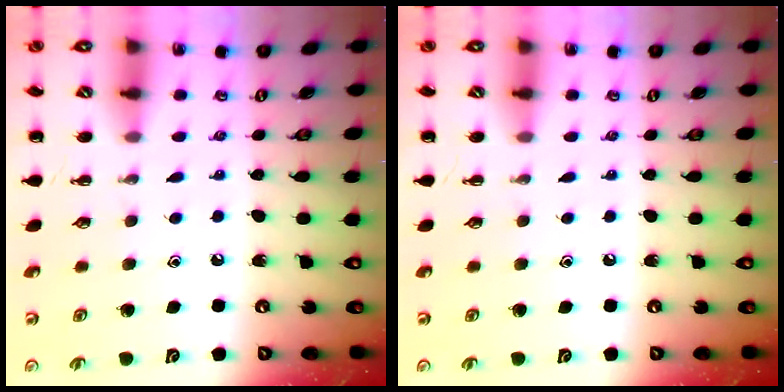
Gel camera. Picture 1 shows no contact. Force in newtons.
{"total": 0.0}